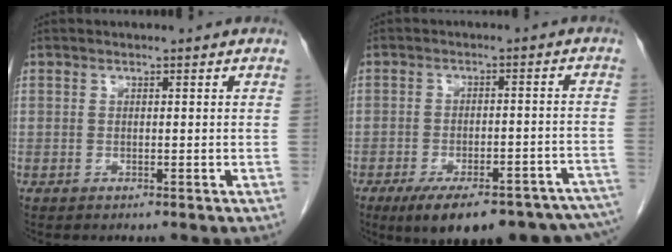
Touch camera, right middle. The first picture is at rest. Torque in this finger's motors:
{"motor_torque": [0.58, -0.53, 0.18, 0.10]}